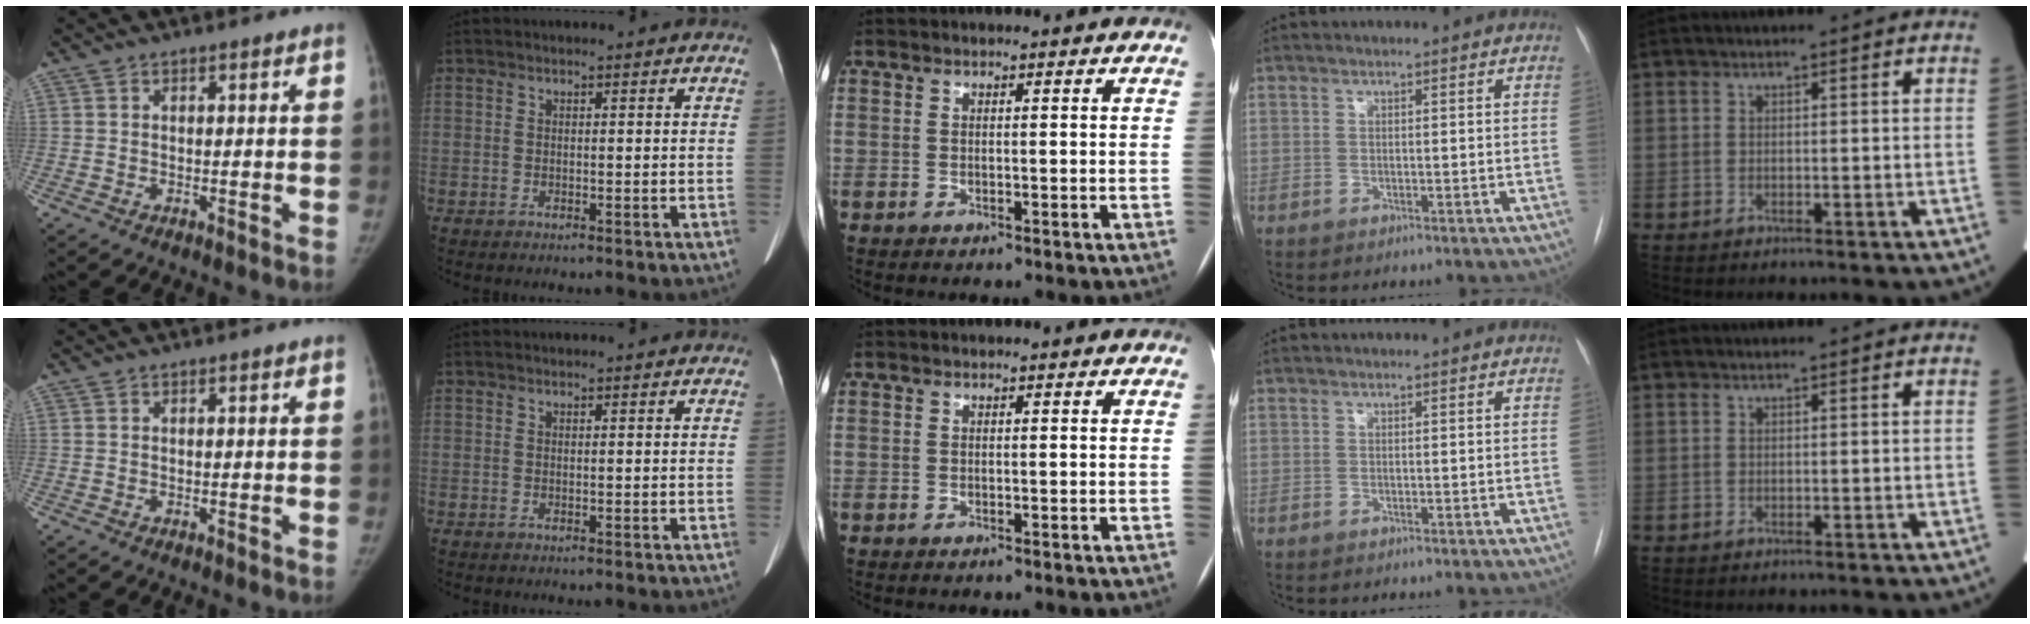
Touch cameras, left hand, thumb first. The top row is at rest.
{}